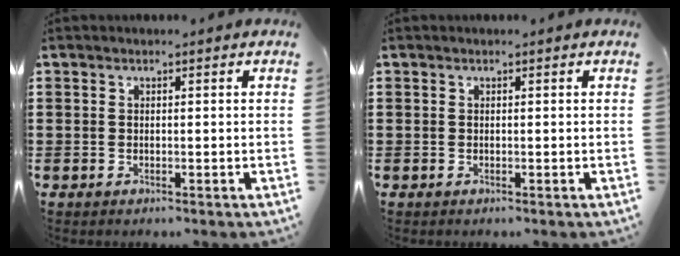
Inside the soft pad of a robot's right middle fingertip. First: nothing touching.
{"total": 0.0}